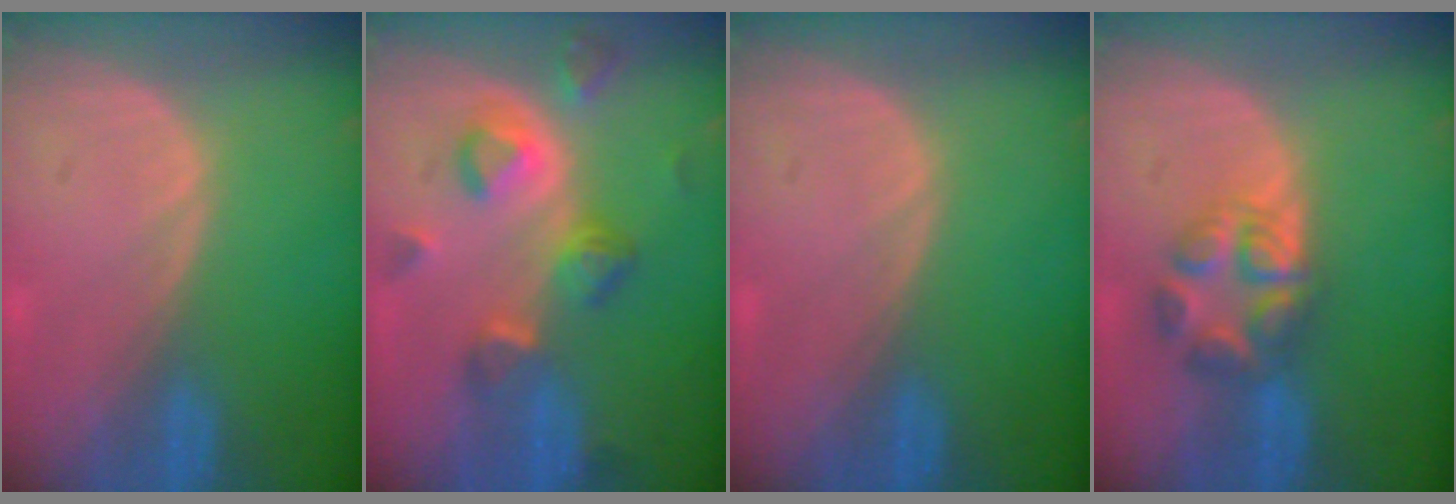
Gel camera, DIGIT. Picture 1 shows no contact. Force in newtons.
{"total": 7.9, "press": 7.1, "slide": 3.4}
{"total": 0.0}
{"total": 5.8, "press": 5.8, "slide": 0.1}